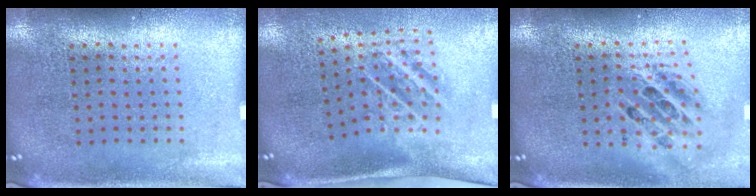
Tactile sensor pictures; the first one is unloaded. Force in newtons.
{"total": 2.0, "press": 1.2, "slide": 1.6}
{"total": 1.9, "press": 1.5, "slide": 1.1}